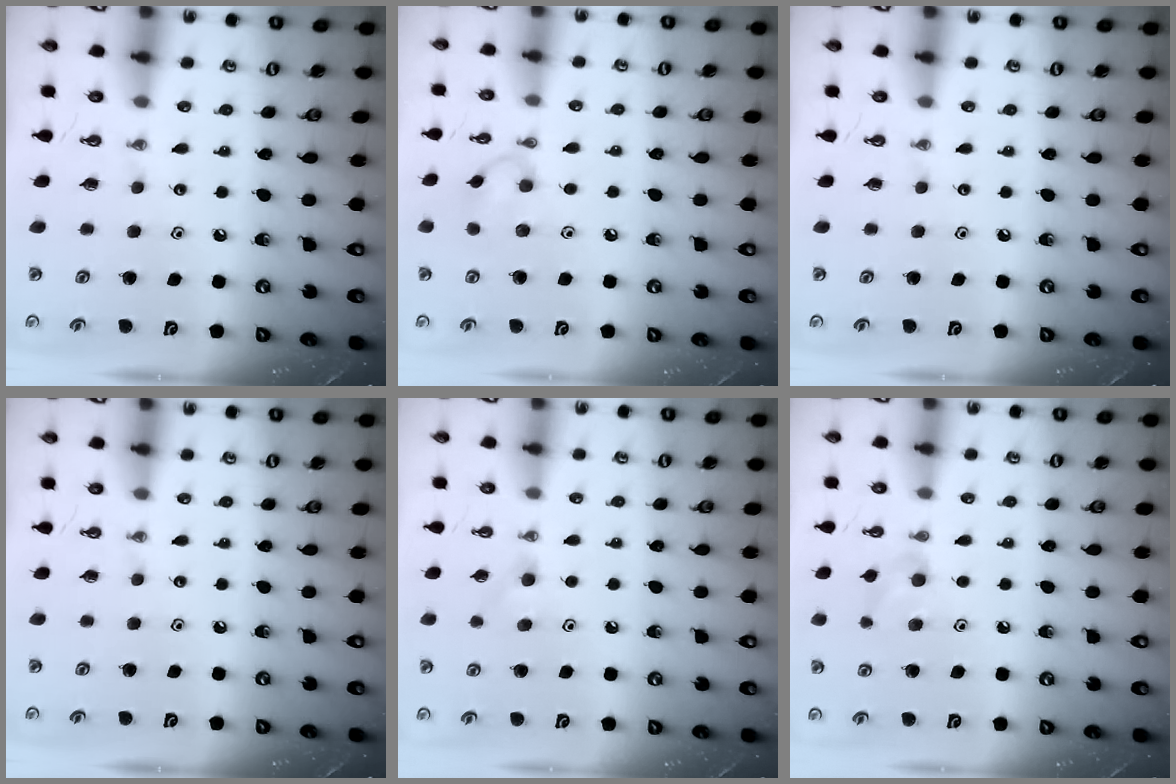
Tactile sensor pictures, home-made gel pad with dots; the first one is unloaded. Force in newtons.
{"total": 7.4, "press": 7.3, "slide": 0.5}
{"total": 0.0}
{"total": 0.0}
{"total": 3.9, "press": 3.6, "slide": 1.3}
{"total": 6.9, "press": 6.8, "slide": 1.2}